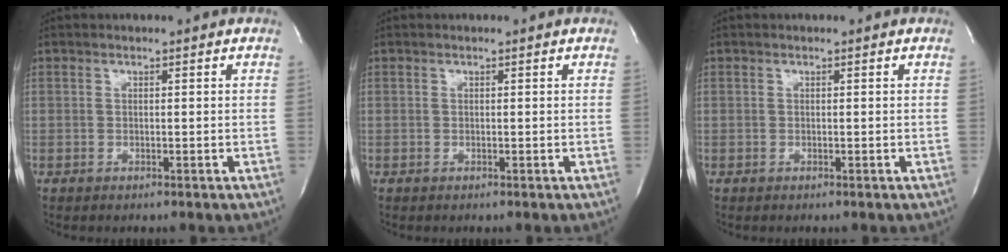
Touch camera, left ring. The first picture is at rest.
{"total": 0.0}
{"total": 0.0}